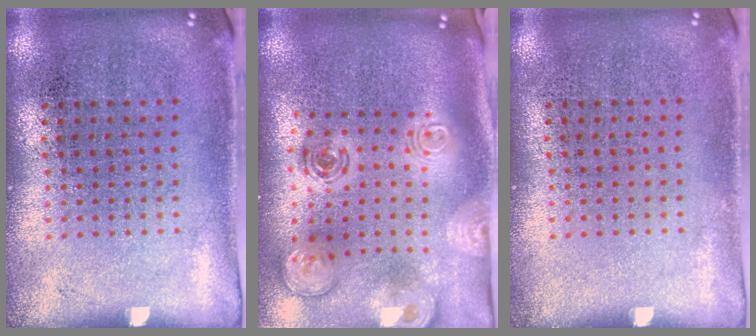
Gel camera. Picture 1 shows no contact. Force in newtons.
{"total": 2.8, "press": 2.0, "slide": 2.0}
{"total": 0.0}